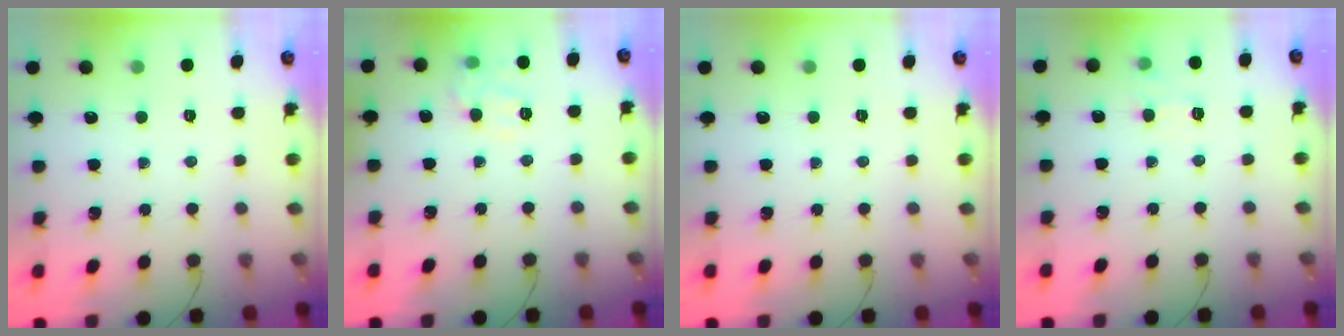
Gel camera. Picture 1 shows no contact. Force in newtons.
{"total": 8.0, "press": 8.0, "slide": 0.5}
{"total": 0.0}
{"total": 6.5, "press": 6.2, "slide": 2.0}